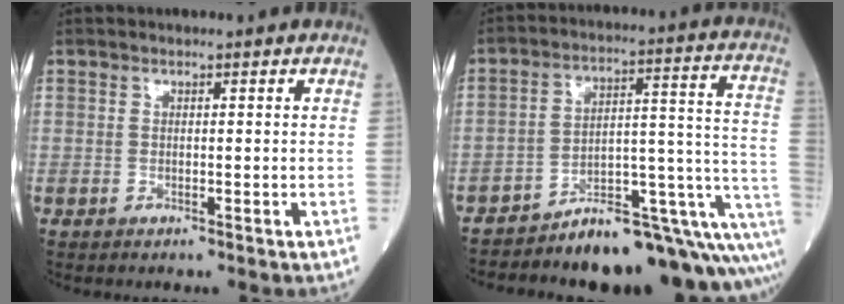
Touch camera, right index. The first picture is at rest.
{"total": 18.4, "force": [-15.8, 1.8, 9.2], "torque": [-0.046, 0.062, -0.222]}